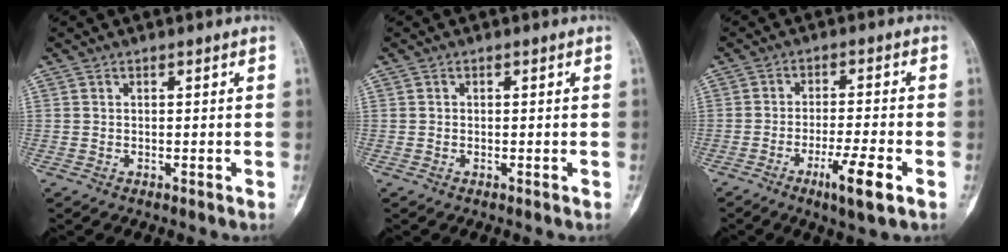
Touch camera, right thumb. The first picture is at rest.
{"total": 0.0}
{"total": 7.5, "force": [-3.6, 0.7, 6.5], "torque": [-0.122, 0.007, -0.058]}